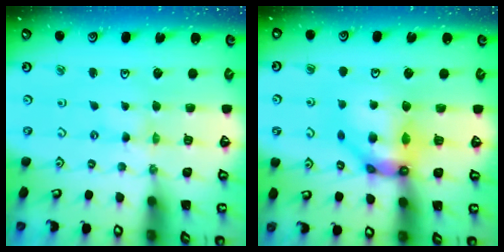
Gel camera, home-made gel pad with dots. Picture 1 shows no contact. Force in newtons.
{"total": 12.1, "press": 12.0, "slide": 1.3}